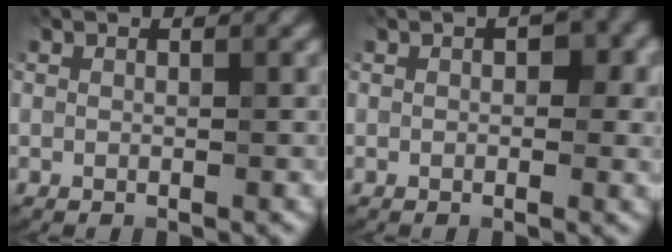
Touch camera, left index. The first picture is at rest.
{"total": 2.8, "force": [0.6, 1.6, 2.3], "torque": [-0.030, 0.004, 0.007]}